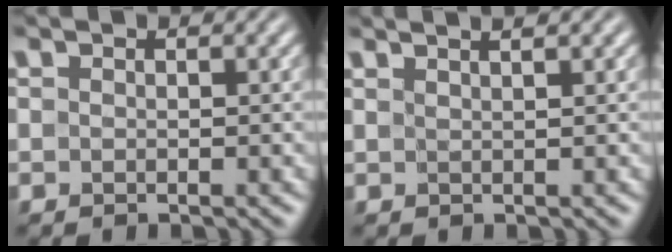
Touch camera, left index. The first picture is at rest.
{"total": 2.9, "force": [2.0, 0.9, 1.8], "torque": [-0.016, 0.018, 0.000]}